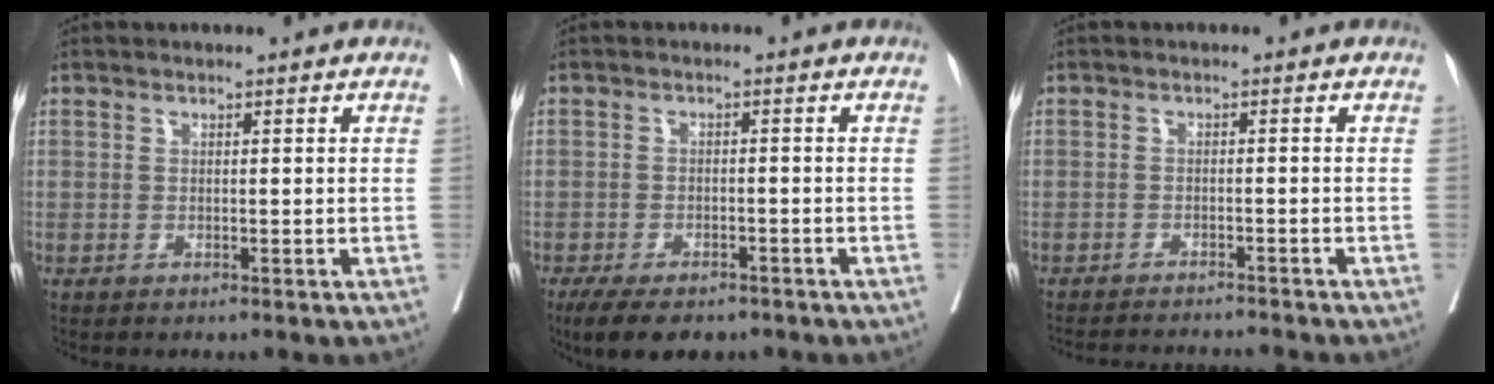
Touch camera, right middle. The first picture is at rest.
{"total": 8.5, "force": [-6.4, 3.4, 4.4], "torque": [-0.061, -0.005, -0.093]}
{"total": 8.3, "force": [-8.0, -0.2, 2.0], "torque": [-0.018, -0.007, -0.110]}